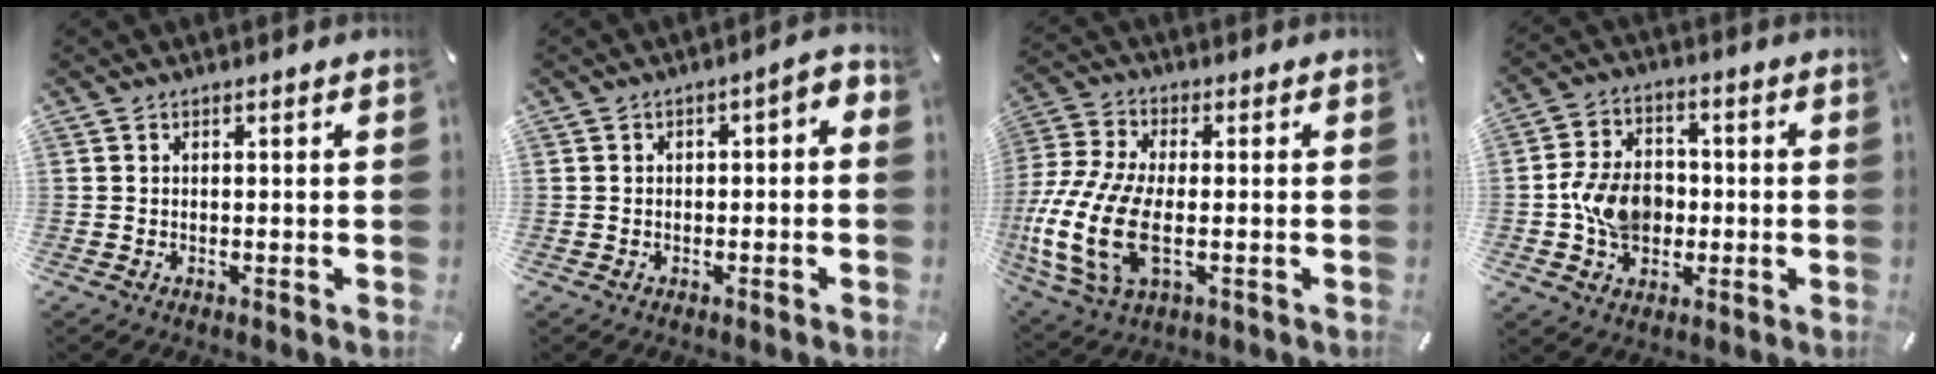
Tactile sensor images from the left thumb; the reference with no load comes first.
{"total": 3.4, "force": [-1.5, 1.9, 2.4], "torque": [-0.042, 0.018, -0.030]}
{"total": 16.1, "force": [-2.7, 8.3, 13.5], "torque": [-0.308, -0.017, -0.048]}
{"total": 10.0, "force": [-1.3, 7.9, 5.9], "torque": [-0.120, 0.019, -0.018]}